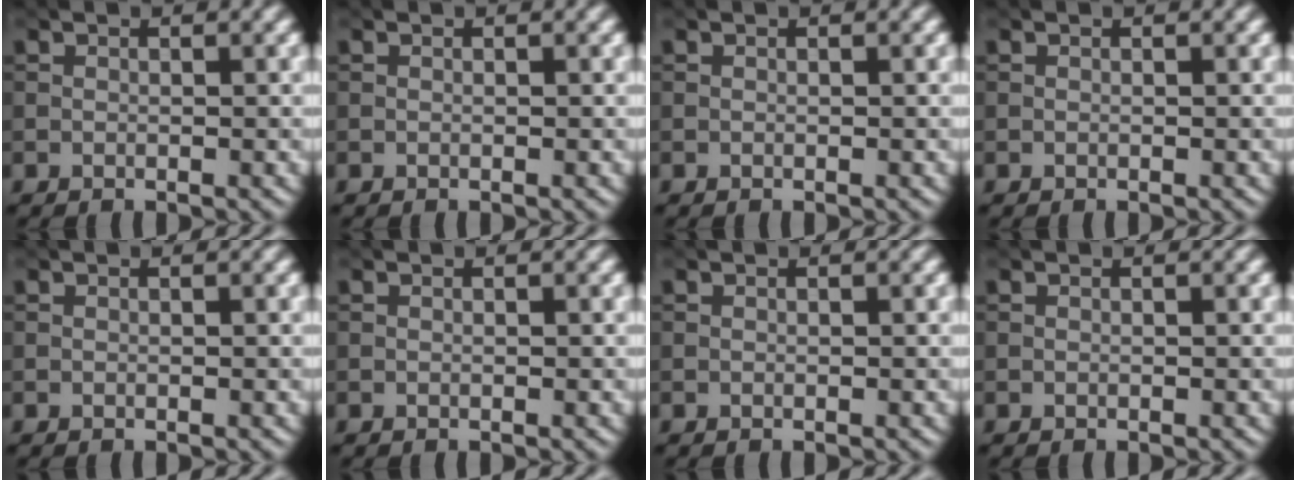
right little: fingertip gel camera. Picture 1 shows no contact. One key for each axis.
{"total": 0.0}
{"total": 0.0}
{"total": 0.0}
{"total": 0.0}
{"total": 0.0}
{"total": 0.0}
{"total": 0.0}